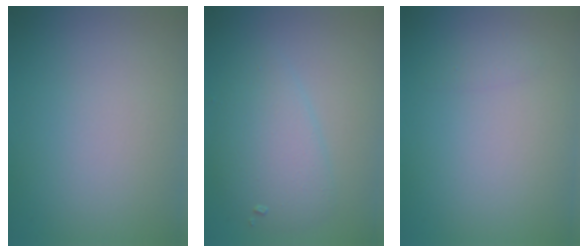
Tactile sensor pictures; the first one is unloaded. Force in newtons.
{"total": 3.8, "press": 3.8, "slide": 0.1}
{"total": 0.7, "press": 0.7, "slide": 0.0}